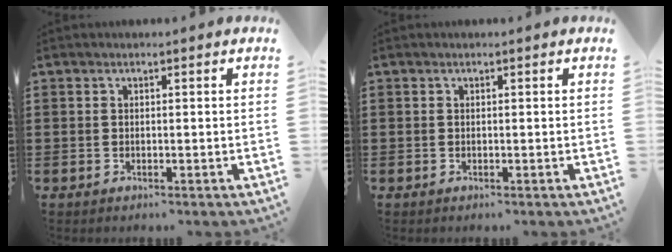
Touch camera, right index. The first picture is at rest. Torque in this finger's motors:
{"motor_torque": [0.00, 0.00, 0.00, 0.00]}